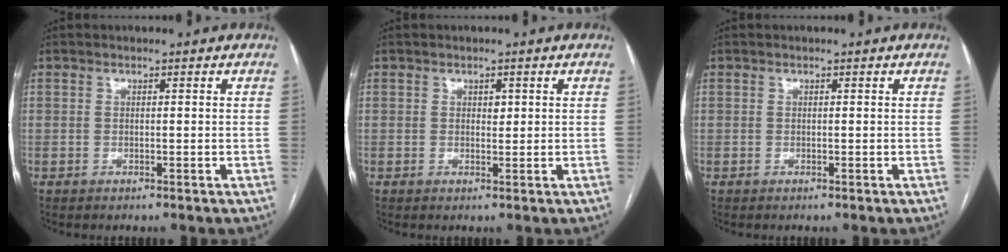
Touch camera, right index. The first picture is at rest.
{"total": 1.1, "force": [0.4, 0.7, 0.8], "torque": [-0.008, -0.001, 0.005]}
{"total": 0.0}